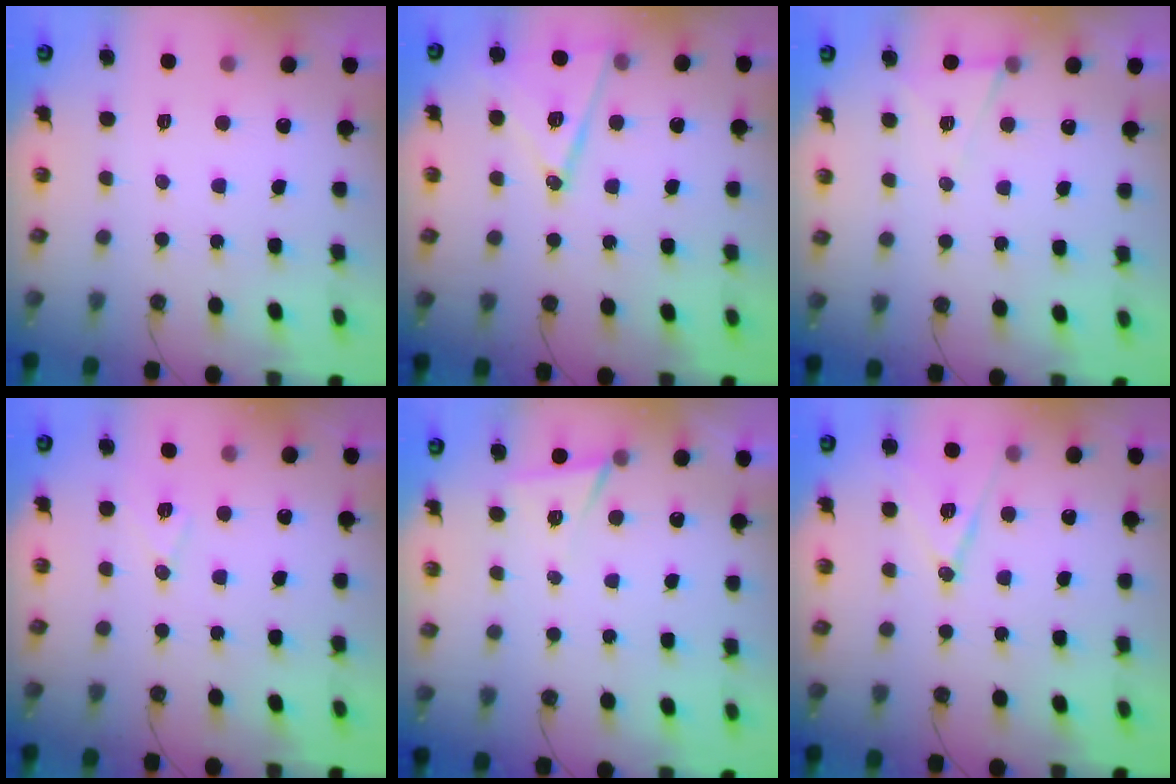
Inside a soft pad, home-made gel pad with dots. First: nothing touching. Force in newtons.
{"total": 15.1, "press": 14.9, "slide": 2.6}
{"total": 6.4, "press": 4.5, "slide": 4.5}
{"total": 7.4, "press": 6.4, "slide": 3.7}
{"total": 4.7, "press": 2.6, "slide": 3.9}
{"total": 11.9, "press": 11.5, "slide": 3.2}